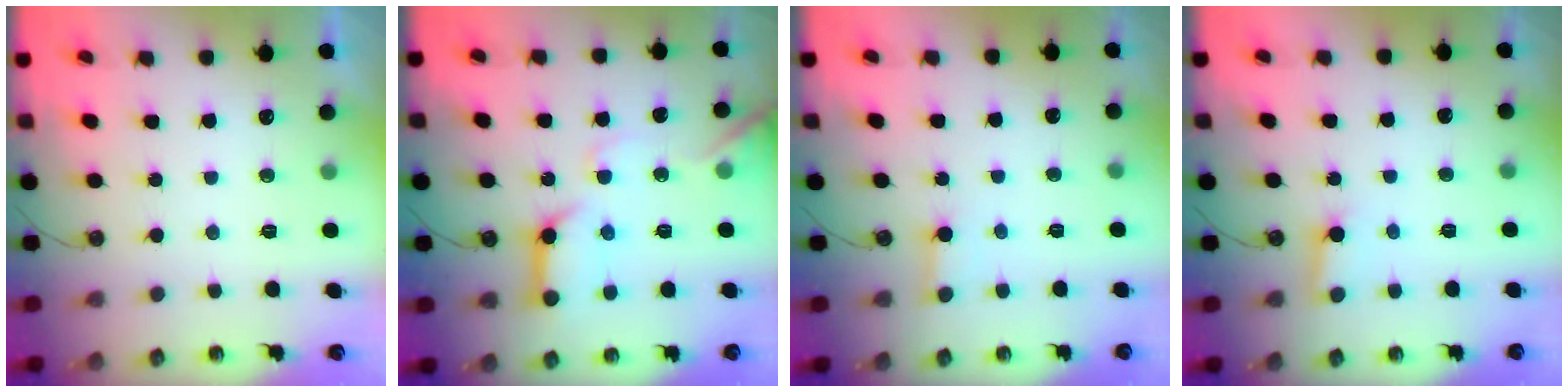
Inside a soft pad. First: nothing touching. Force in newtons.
{"total": 14.5, "press": 14.4, "slide": 1.4}
{"total": 2.1, "press": 2.1, "slide": 0.1}
{"total": 2.8, "press": 2.8, "slide": 0.3}